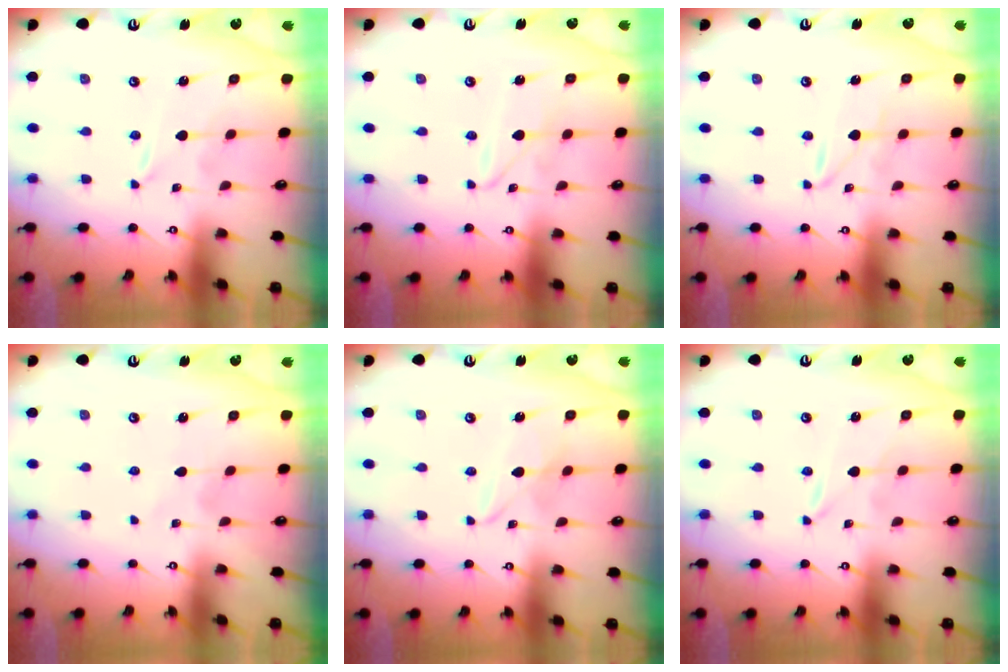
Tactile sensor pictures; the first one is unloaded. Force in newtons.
{"total": 1.9, "press": 1.9, "slide": 0.2}
{"total": 0.9, "press": 0.9, "slide": 0.1}
{"total": 1.4, "press": 1.4, "slide": 0.1}
{"total": 3.5, "press": 3.5, "slide": 0.2}
{"total": 0.0}